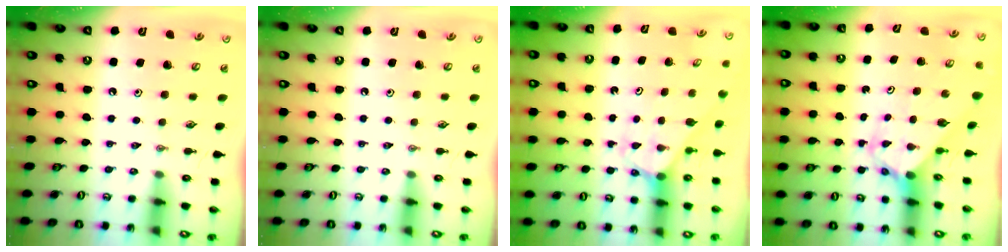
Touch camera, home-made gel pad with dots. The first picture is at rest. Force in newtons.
{"total": 0.0}
{"total": 2.2, "press": 2.2, "slide": 0.1}
{"total": 2.6, "press": 2.6, "slide": 0.2}